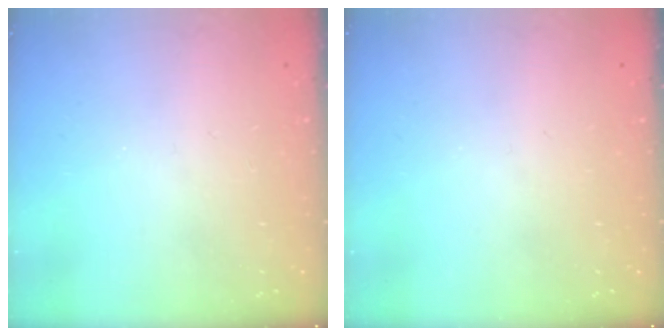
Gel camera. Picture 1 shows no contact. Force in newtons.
{"total": 0.0}